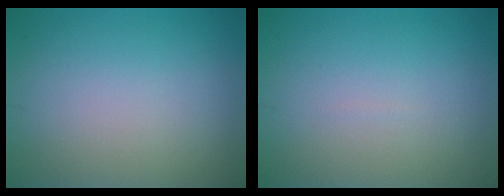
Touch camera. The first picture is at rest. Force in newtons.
{"total": 0.0}